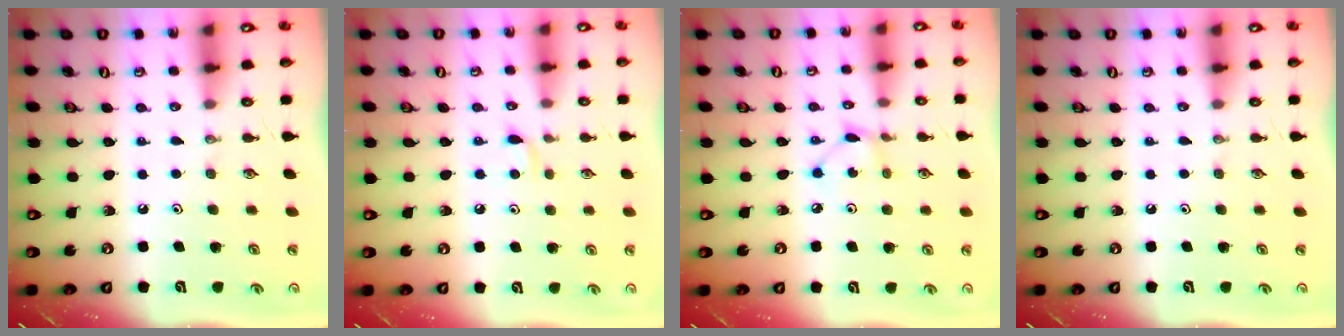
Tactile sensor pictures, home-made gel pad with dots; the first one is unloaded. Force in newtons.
{"total": 4.1, "press": 4.1, "slide": 0.6}
{"total": 2.6, "press": 2.6, "slide": 0.0}
{"total": 0.0}